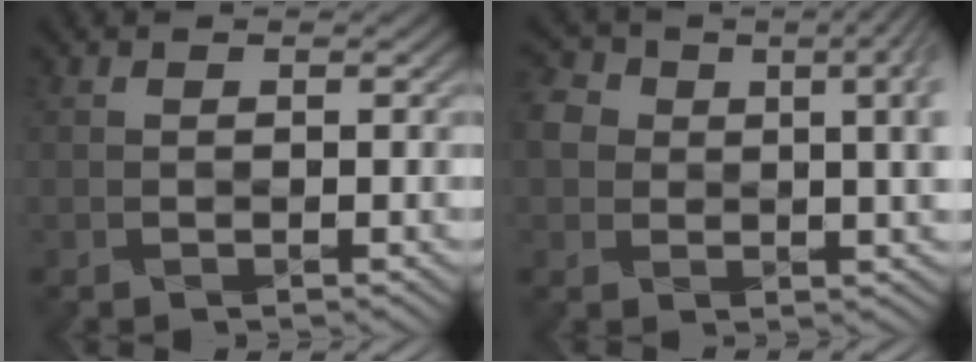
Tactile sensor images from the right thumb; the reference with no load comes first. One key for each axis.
{"total": 8.6, "fx": 1.7, "fy": 5.5, "fz": 6.3, "tx": -0.110, "ty": 0.002, "tz": 0.030}